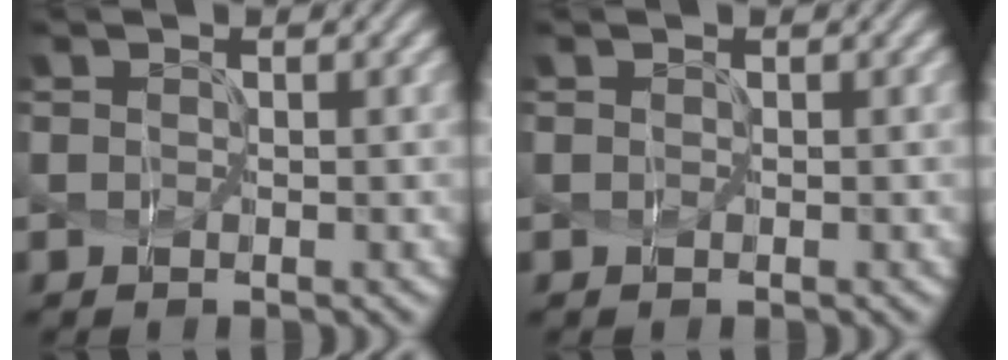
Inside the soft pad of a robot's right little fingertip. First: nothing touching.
{"total": 0.0}